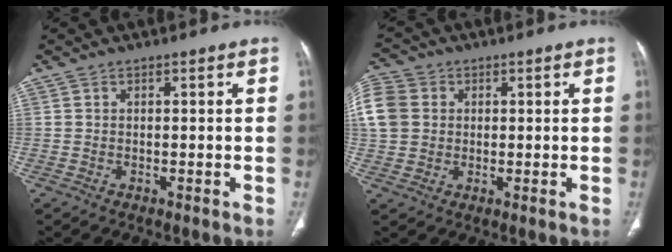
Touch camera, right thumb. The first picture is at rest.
{"total": 14.0, "force": [2.6, 11.9, 7.0], "torque": [-0.180, 0.027, 0.050]}